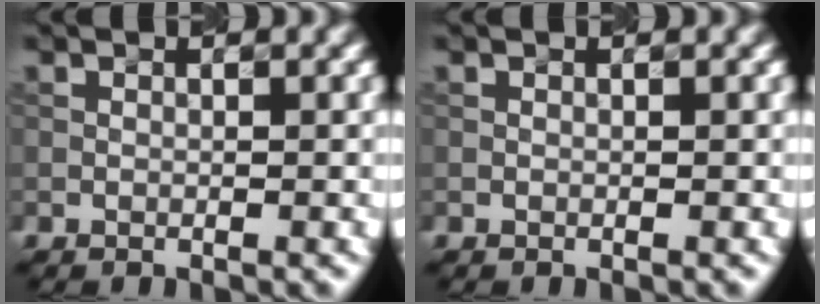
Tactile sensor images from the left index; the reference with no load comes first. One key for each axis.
{"total": 0.0}